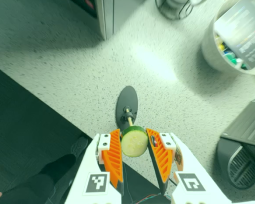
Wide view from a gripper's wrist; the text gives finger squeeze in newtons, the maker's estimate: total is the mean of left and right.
{"total": 9.9, "left": 10.4, "right": 9.5}